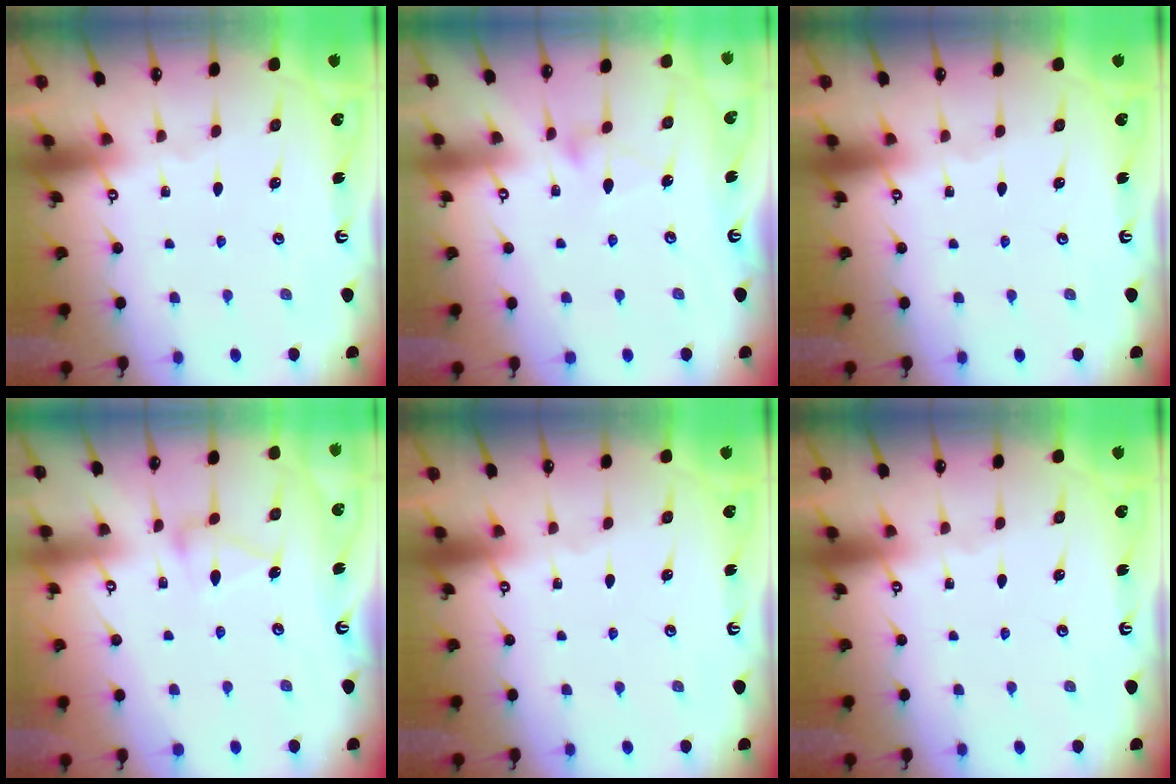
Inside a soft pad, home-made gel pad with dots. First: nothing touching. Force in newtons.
{"total": 7.1, "press": 7.1, "slide": 0.5}
{"total": 0.0}
{"total": 10.1, "press": 10.1, "slide": 0.4}
{"total": 0.0}
{"total": 0.0}